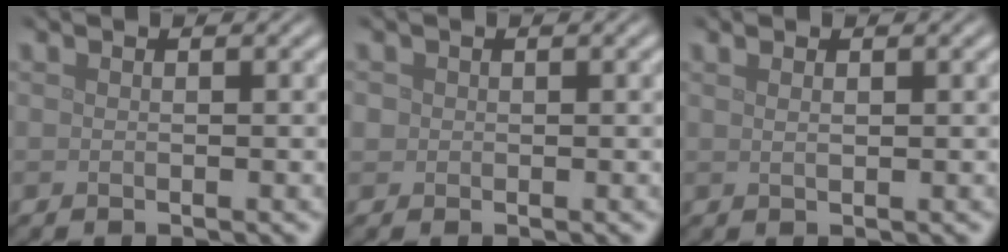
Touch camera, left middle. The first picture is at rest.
{"total": 0.8, "force": [0.1, 0.8, 0.1], "torque": [0.003, 0.000, -0.002]}
{"total": 1.0, "force": [0.6, 0.3, 0.7], "torque": [-0.011, -0.002, 0.014]}